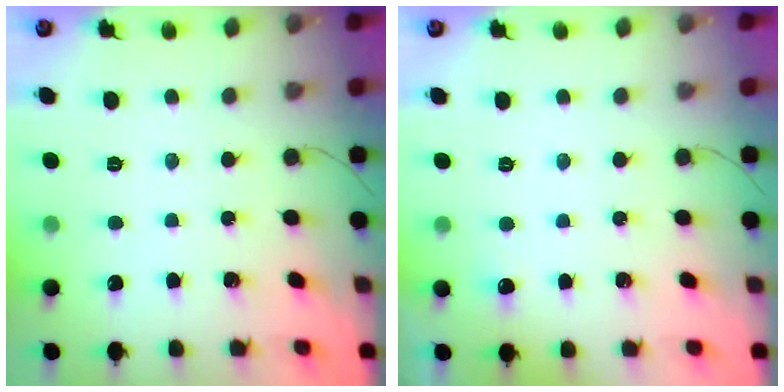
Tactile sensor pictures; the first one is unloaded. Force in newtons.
{"total": 10.2, "press": 2.6, "slide": 9.8}